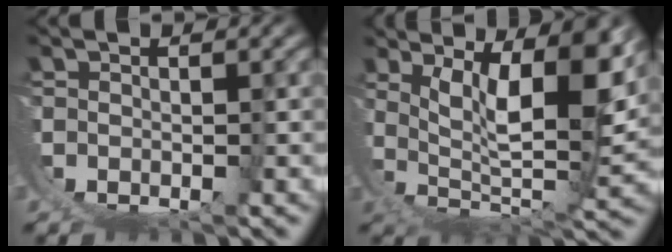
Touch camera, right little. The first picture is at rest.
{"total": 9.8, "force": [3.4, 2.6, 8.9], "torque": [-0.127, -0.030, 0.071]}